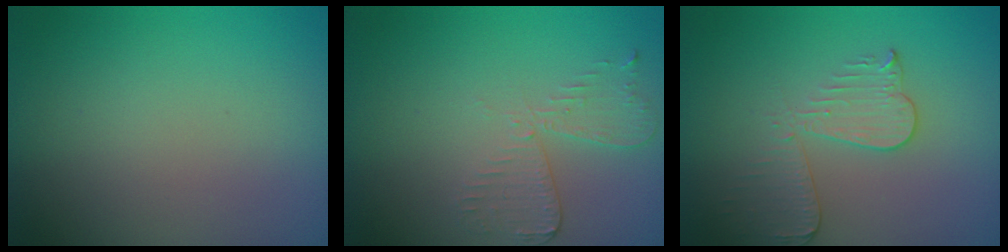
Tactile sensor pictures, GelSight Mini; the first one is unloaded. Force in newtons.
{"total": 2.6, "press": 2.3, "slide": 1.3}
{"total": 3.3, "press": 2.9, "slide": 1.4}